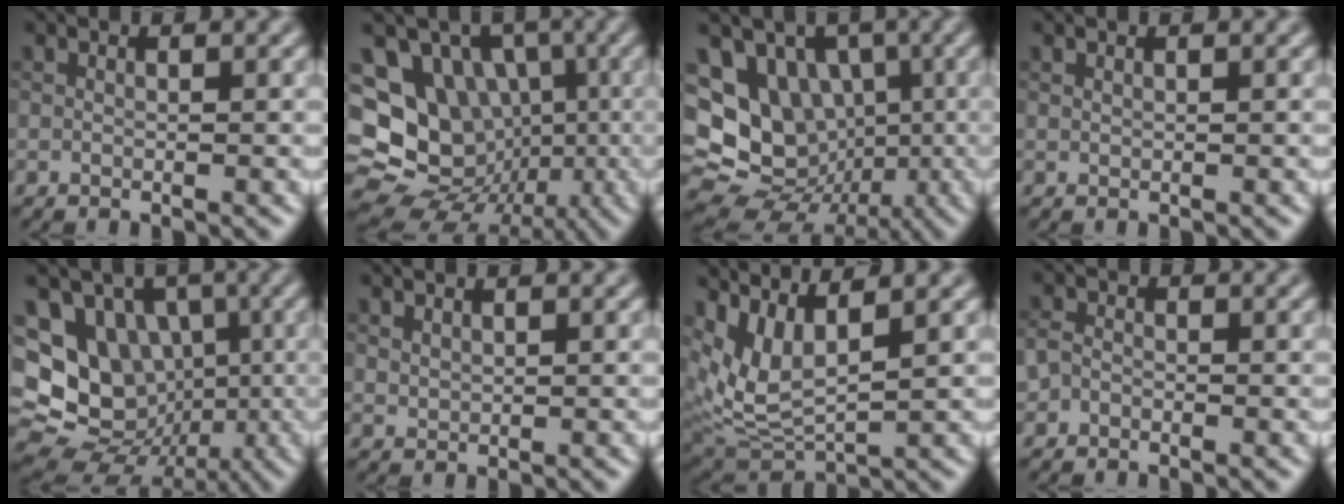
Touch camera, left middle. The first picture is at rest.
{"total": 17.8, "force": [-1.0, 15.8, 8.2], "torque": [-0.171, 0.019, -0.030]}
{"total": 15.4, "force": [0.4, 13.5, 7.5], "torque": [-0.158, 0.026, -0.005]}
{"total": 0.0}
{"total": 16.1, "force": [0.2, 14.1, 7.7], "torque": [-0.162, 0.026, -0.010]}
{"total": 0.9, "force": [0.7, 0.5, 0.3], "torque": [-0.010, 0.000, 0.020]}
{"total": 5.3, "force": [2.7, 2.2, 4.0], "torque": [-0.103, -0.012, 0.063]}
{"total": 1.3, "force": [-0.7, 0.9, 0.4], "torque": [-0.005, 0.003, -0.020]}